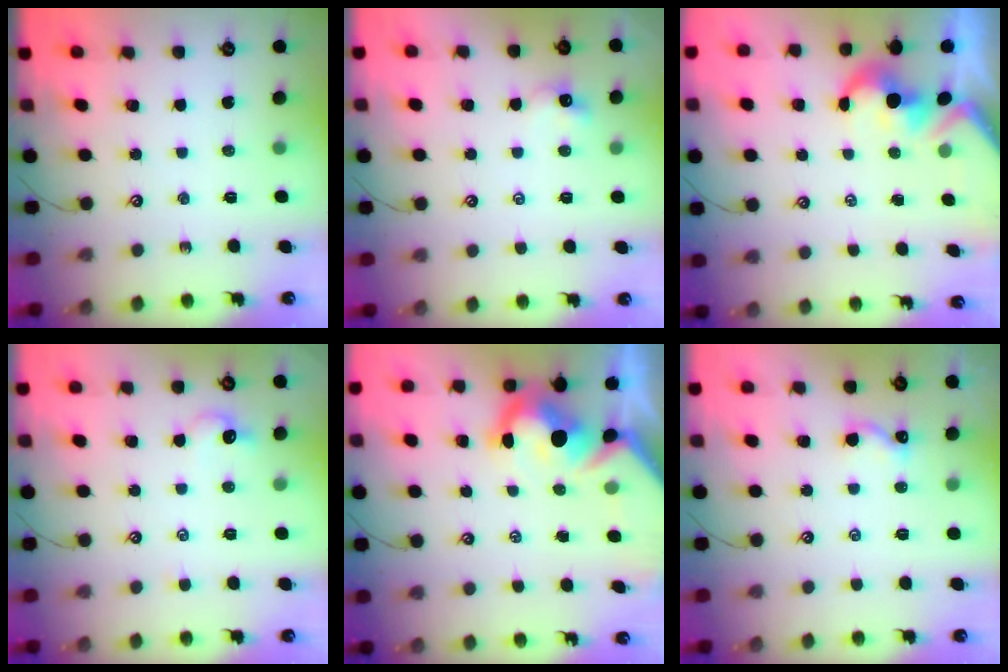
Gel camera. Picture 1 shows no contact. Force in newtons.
{"total": 0.8, "press": 0.7, "slide": 0.4}
{"total": 2.1, "press": 1.9, "slide": 0.8}
{"total": 1.2, "press": 1.0, "slide": 0.7}
{"total": 11.7, "press": 11.6, "slide": 1.7}
{"total": 1.7, "press": 1.7, "slide": 0.3}